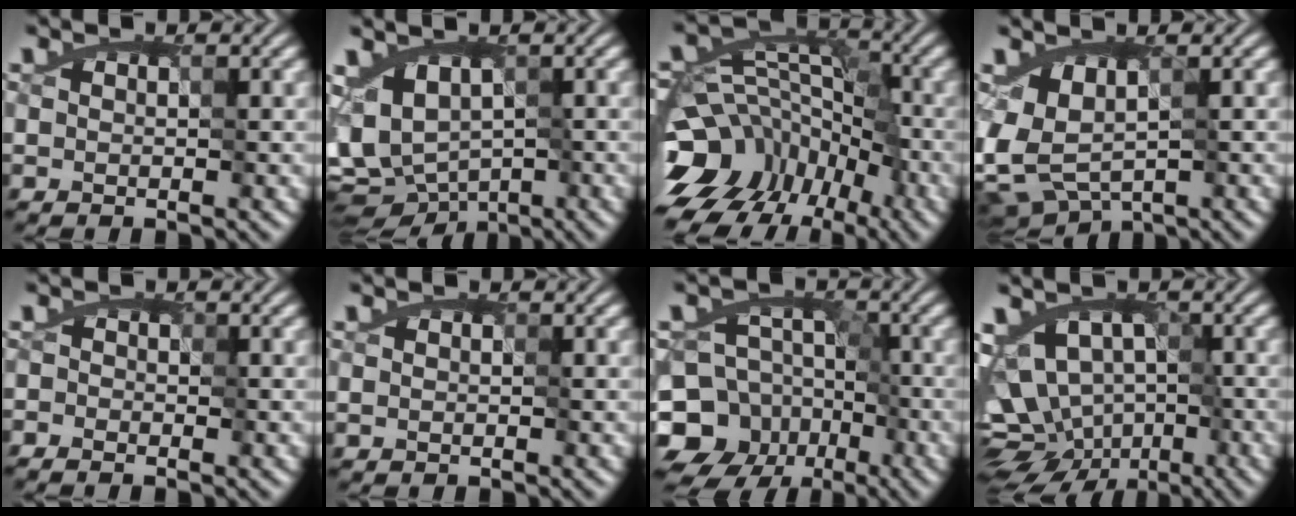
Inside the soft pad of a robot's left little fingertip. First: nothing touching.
{"total": 5.3, "force": [-0.8, 3.6, 3.8], "torque": [-0.054, -0.015, -0.013]}
{"total": 12.0, "force": [-8.4, 7.6, 4.0], "torque": [-0.070, 0.024, -0.153]}
{"total": 4.4, "force": [-0.3, 2.4, 3.7], "torque": [-0.077, -0.002, -0.008]}
{"total": 0.7, "force": [-0.6, 0.4, 0.1], "torque": [0.001, 0.003, -0.025]}
{"total": 0.0}
{"total": 11.6, "force": [-7.5, 8.3, 3.0], "torque": [-0.045, -0.010, -0.142]}
{"total": 10.0, "force": [-4.4, 7.2, 5.4], "torque": [-0.060, 0.001, -0.065]}